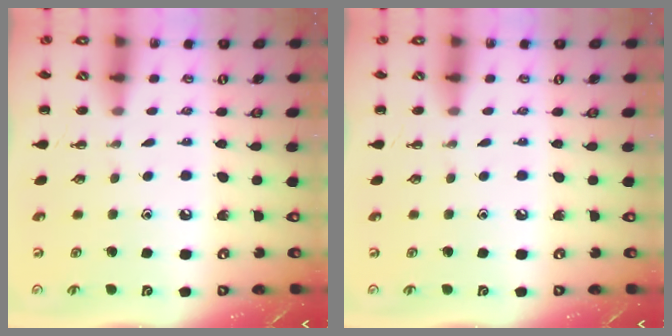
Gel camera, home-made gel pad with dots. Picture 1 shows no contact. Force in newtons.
{"total": 0.0}